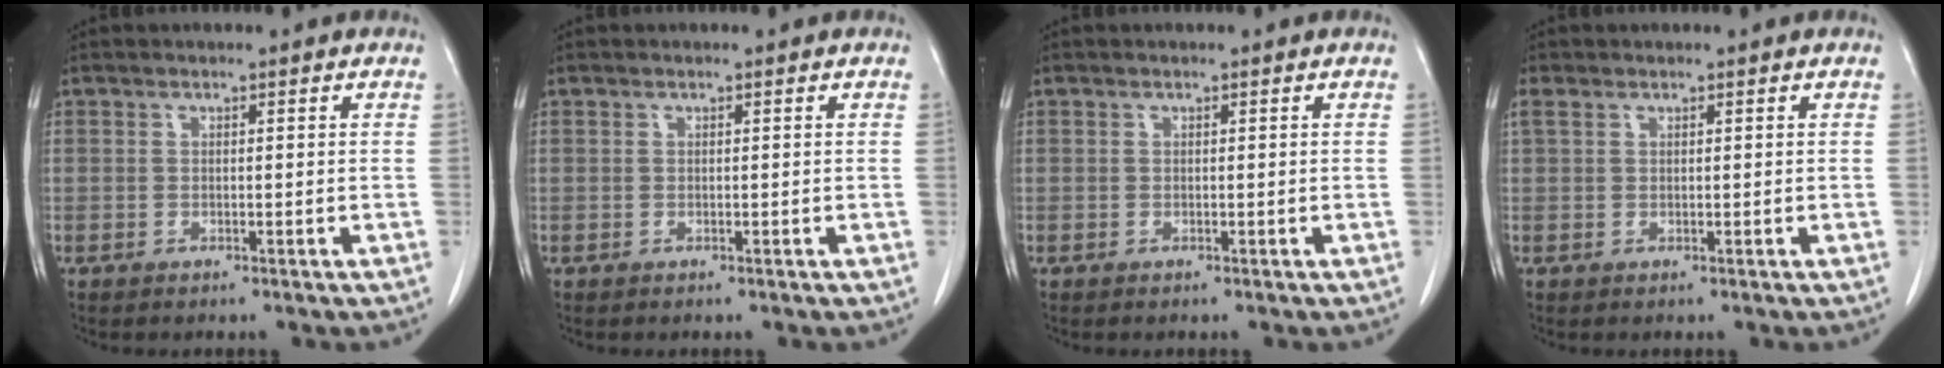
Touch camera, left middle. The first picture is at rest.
{"total": 0.0}
{"total": 0.0}
{"total": 1.3, "force": [0.9, 0.7, 0.6], "torque": [-0.022, 0.016, 0.021]}